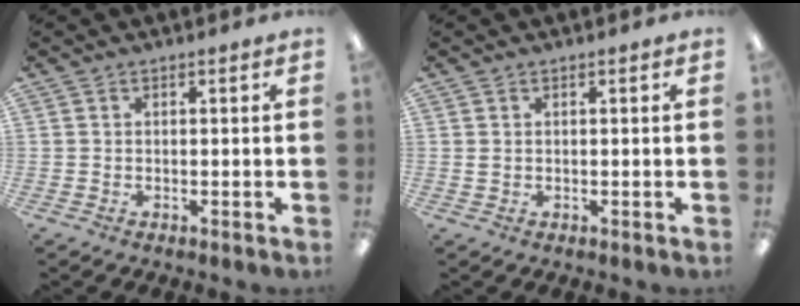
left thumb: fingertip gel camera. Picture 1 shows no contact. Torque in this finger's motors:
{"motor_torque": [-0.18, 0.15, -0.26, 0.12, 0.01]}